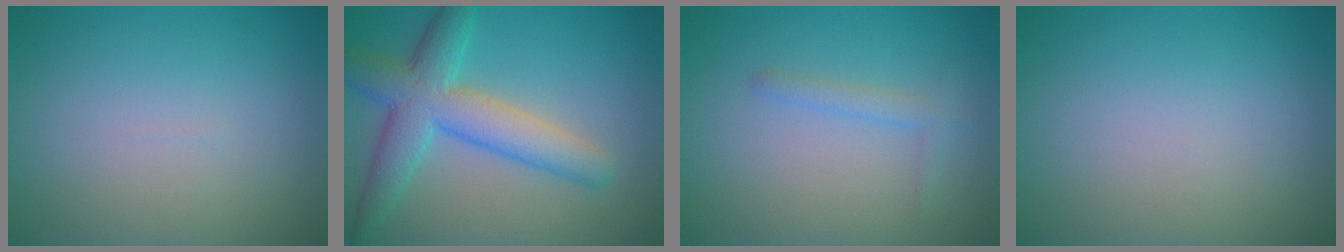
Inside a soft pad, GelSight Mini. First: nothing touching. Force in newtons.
{"total": 6.5, "press": 6.5, "slide": 0.2}
{"total": 1.3, "press": 1.3, "slide": 0.0}
{"total": 0.0}